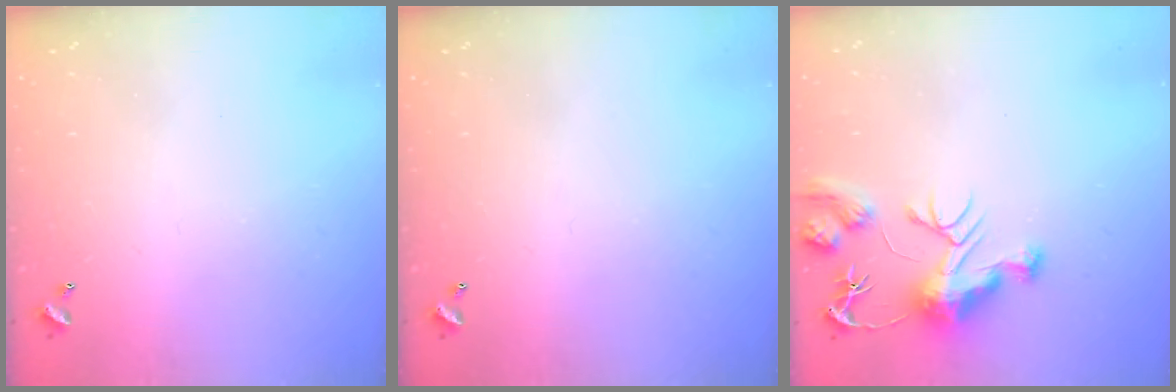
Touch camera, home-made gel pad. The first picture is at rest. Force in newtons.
{"total": 0.0}
{"total": 12.3, "press": 12.3, "slide": 1.1}